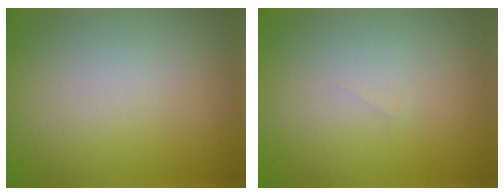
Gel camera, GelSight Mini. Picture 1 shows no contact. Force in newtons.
{"total": 0.0}